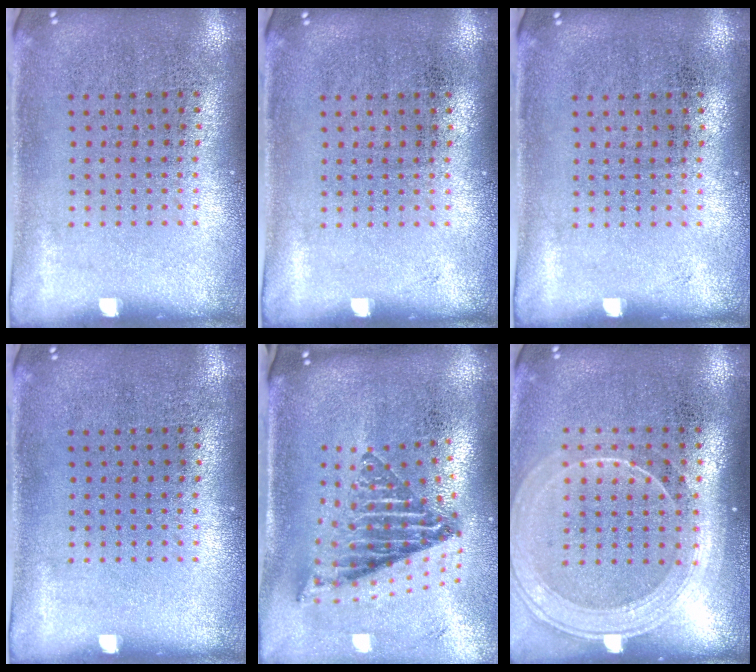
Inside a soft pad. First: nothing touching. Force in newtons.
{"total": 0.0}
{"total": 0.0}
{"total": 0.0}
{"total": 2.3, "press": 1.5, "slide": 1.7}
{"total": 1.8, "press": 1.7, "slide": 0.8}